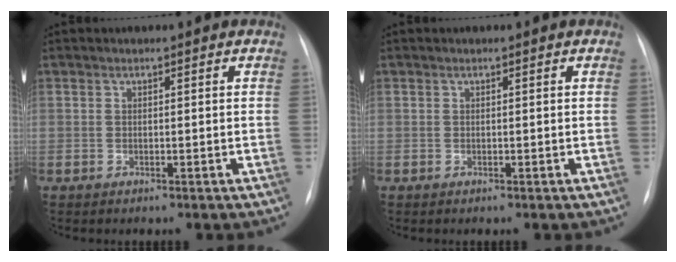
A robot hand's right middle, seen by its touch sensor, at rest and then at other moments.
{"total": 0.0}